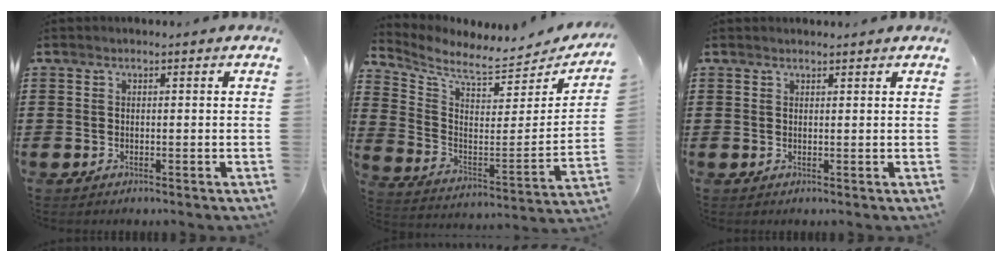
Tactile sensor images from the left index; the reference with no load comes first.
{"total": 6.0, "force": [5.5, 0.7, 2.3], "torque": [-0.074, -0.059, 0.090]}
{"total": 0.9, "force": [0.8, 0.1, 0.2], "torque": [-0.006, -0.001, 0.017]}